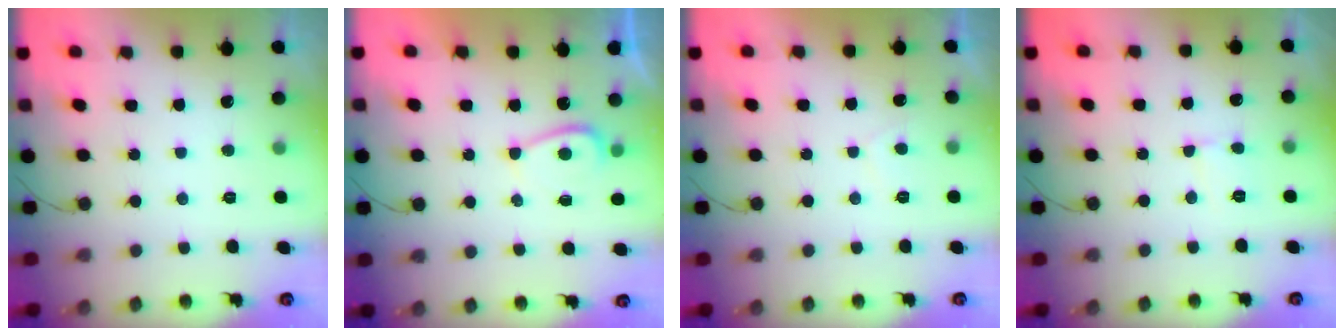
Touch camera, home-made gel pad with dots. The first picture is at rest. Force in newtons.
{"total": 3.9, "press": 3.8, "slide": 0.5}
{"total": 1.1, "press": 0.9, "slide": 0.6}
{"total": 5.5, "press": 5.5, "slide": 0.5}